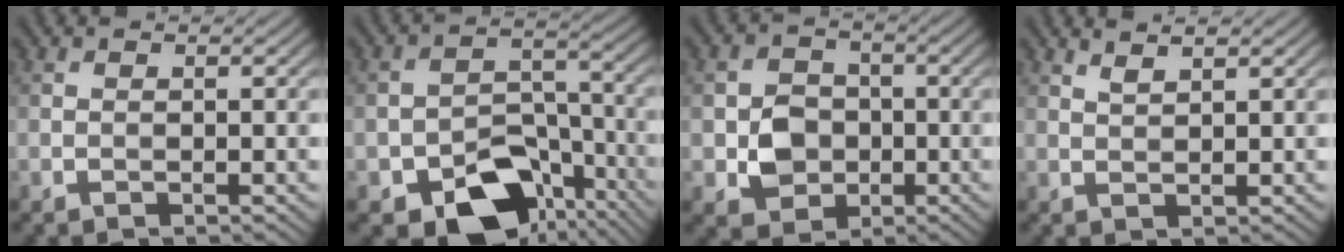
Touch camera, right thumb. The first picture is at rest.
{"total": 12.1, "force": [-7.3, 7.1, 6.5], "torque": [-0.102, -0.022, -0.116]}
{"total": 5.1, "force": [-1.0, 4.4, 2.3], "torque": [-0.045, -0.004, -0.025]}
{"total": 1.7, "force": [1.4, 0.0, 0.9], "torque": [-0.020, 0.002, 0.030]}